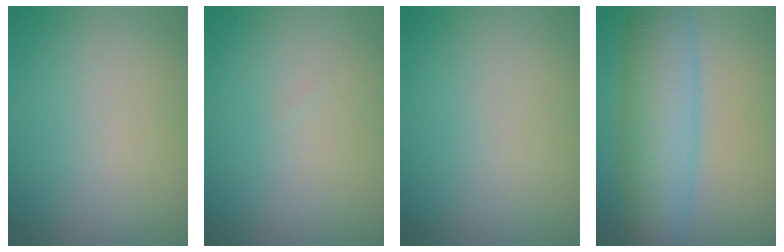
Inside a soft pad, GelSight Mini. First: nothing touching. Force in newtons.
{"total": 0.0}
{"total": 0.0}
{"total": 8.0, "press": 8.0, "slide": 0.2}